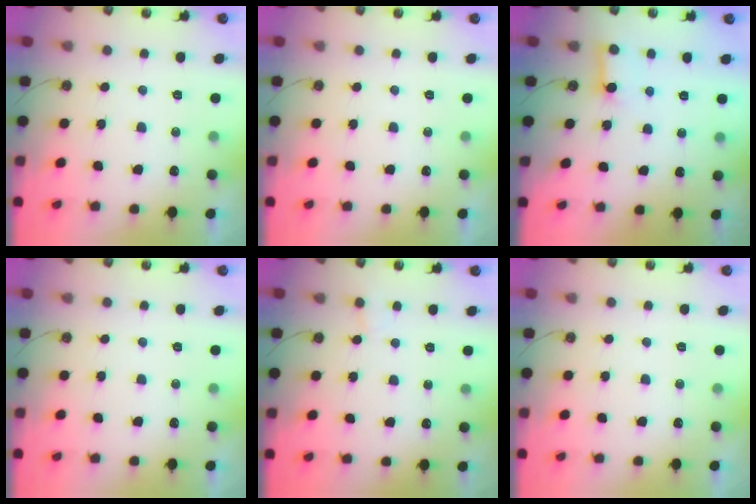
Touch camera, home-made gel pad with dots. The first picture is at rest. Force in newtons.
{"total": 0.0}
{"total": 6.0, "press": 5.9, "slide": 0.6}
{"total": 0.0}
{"total": 2.3, "press": 2.3, "slide": 0.1}
{"total": 0.0}